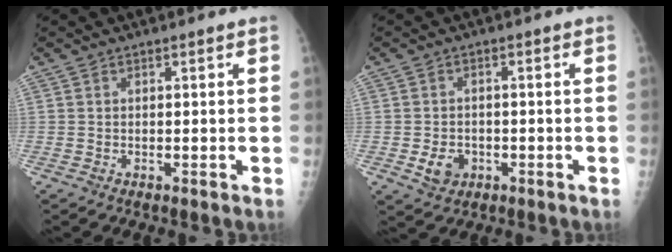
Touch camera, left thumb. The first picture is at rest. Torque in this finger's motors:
{"motor_torque": [-0.24, 0.24, 0.07, -0.04, 0.00]}